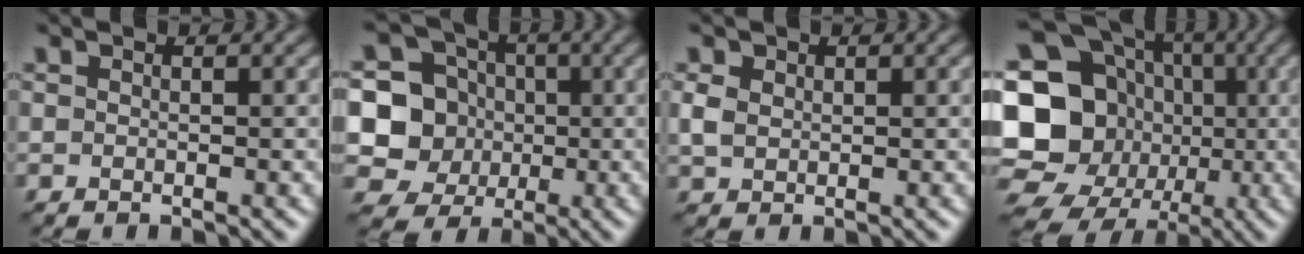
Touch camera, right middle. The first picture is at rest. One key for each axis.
{"total": 7.8, "fx": -0.4, "fy": 7.3, "fz": 2.7, "tx": -0.055, "ty": 0.006, "tz": -0.031}
{"total": 1.9, "fx": 0.6, "fy": 1.5, "fz": 1.0, "tx": -0.026, "ty": 0.002, "tz": 0.008}
{"total": 22.5, "fx": -1.8, "fy": 20.3, "fz": 9.6, "tx": -0.206, "ty": 0.026, "tz": -0.076}